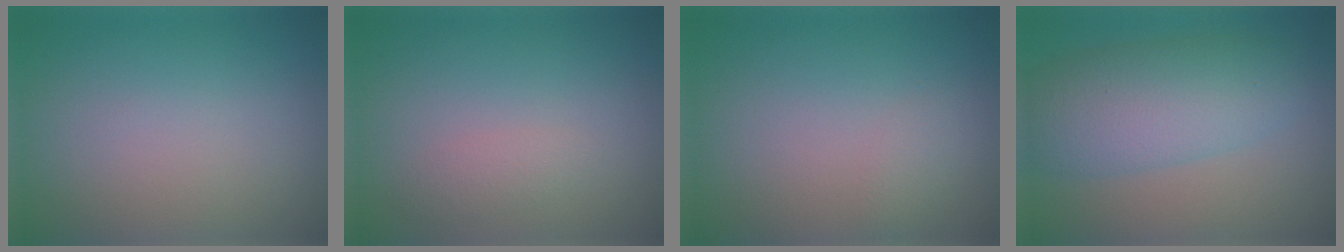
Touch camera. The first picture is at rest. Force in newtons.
{"total": 1.2, "press": 1.2, "slide": 0.0}
{"total": 0.8, "press": 0.8, "slide": 0.0}
{"total": 6.5, "press": 6.5, "slide": 0.2}